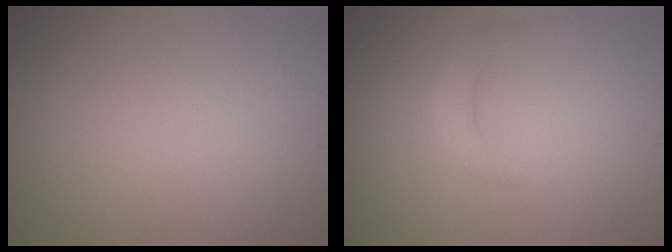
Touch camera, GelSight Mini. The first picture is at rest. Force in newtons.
{"total": 1.8, "press": 1.8, "slide": 0.1}